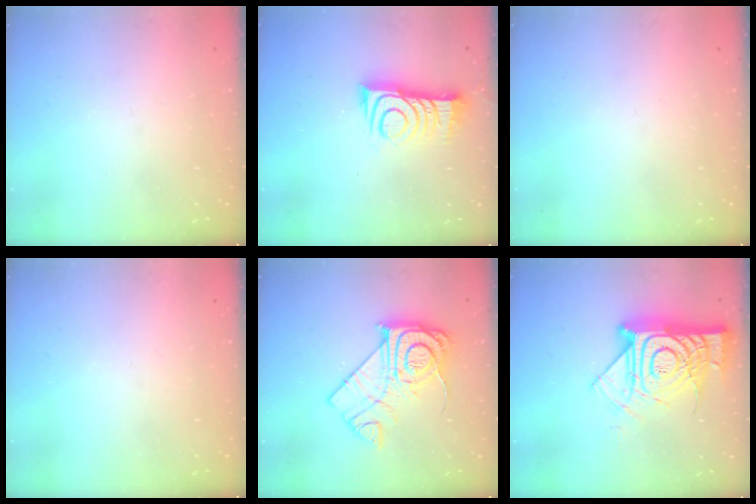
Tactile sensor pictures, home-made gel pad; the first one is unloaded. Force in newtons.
{"total": 11.6, "press": 11.5, "slide": 0.8}
{"total": 0.0}
{"total": 0.0}
{"total": 16.2, "press": 16.1, "slide": 1.5}
{"total": 20.6, "press": 20.6, "slide": 1.9}